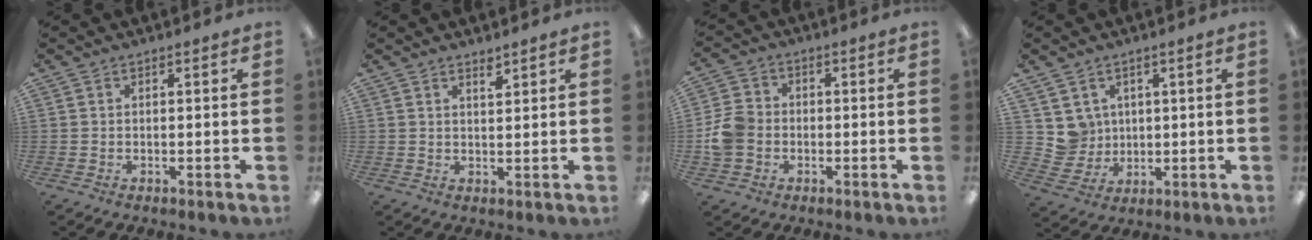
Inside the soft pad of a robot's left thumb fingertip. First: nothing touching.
{"total": 2.4, "force": [2.0, 0.6, 1.2], "torque": [-0.019, -0.005, 0.035]}
{"total": 7.3, "force": [-1.3, 6.2, 3.5], "torque": [-0.068, 0.021, -0.022]}
{"total": 6.1, "force": [2.9, 5.4, -0.5], "torque": [-0.007, -0.012, 0.059]}